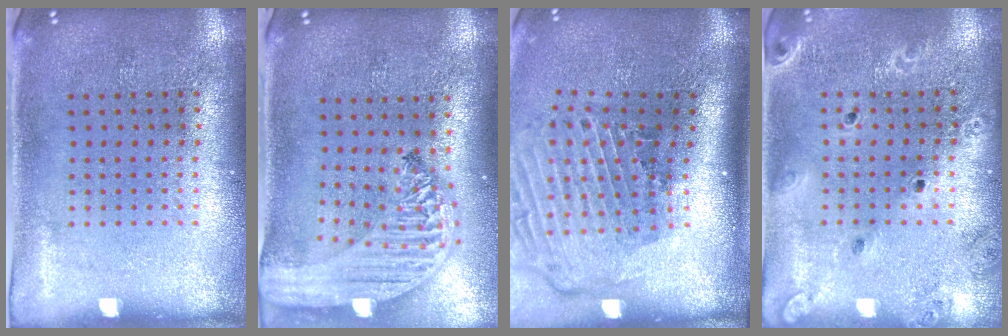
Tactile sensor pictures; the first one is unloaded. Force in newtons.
{"total": 2.8, "press": 2.3, "slide": 1.7}
{"total": 3.0, "press": 2.0, "slide": 2.2}
{"total": 1.7, "press": 1.7, "slide": 0.4}